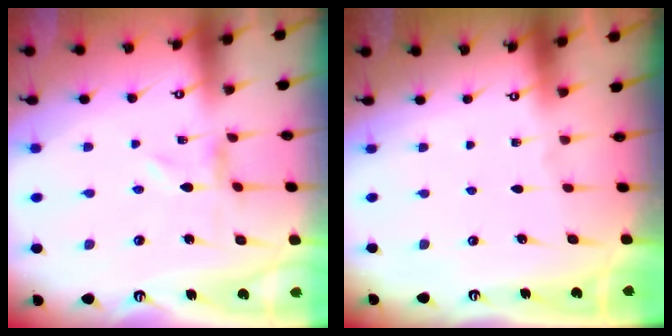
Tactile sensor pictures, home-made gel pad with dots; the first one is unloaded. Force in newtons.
{"total": 0.0}